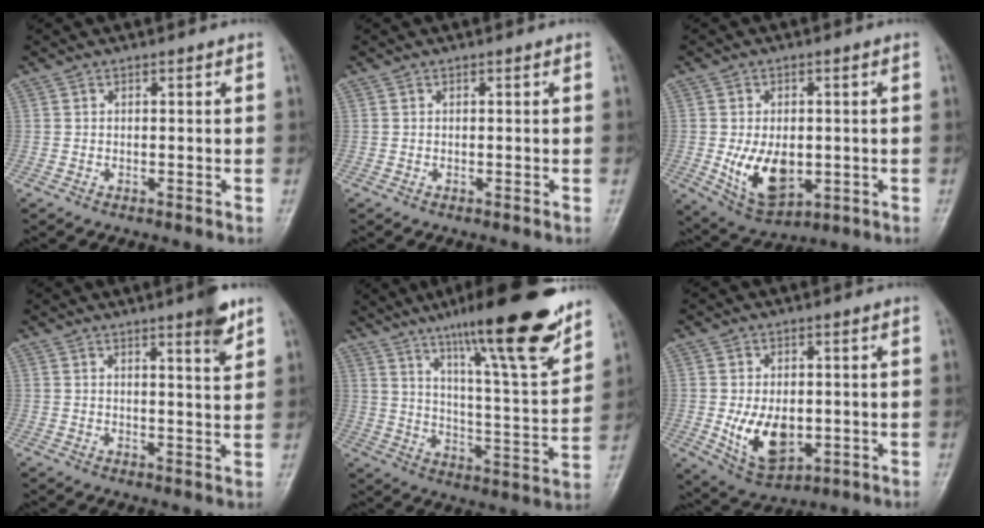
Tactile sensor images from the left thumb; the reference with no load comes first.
{"total": 0.0}
{"total": 10.4, "force": [-1.3, 6.4, 8.0], "torque": [-0.120, -0.010, -0.005]}
{"total": 5.2, "force": [3.3, 0.5, 3.9], "torque": [-0.048, -0.022, 0.044]}
{"total": 22.4, "force": [15.7, 3.1, 15.6], "torque": [-0.215, -0.071, 0.248]}
{"total": 9.7, "force": [-1.2, 6.1, 7.5], "torque": [-0.111, -0.011, -0.003]}